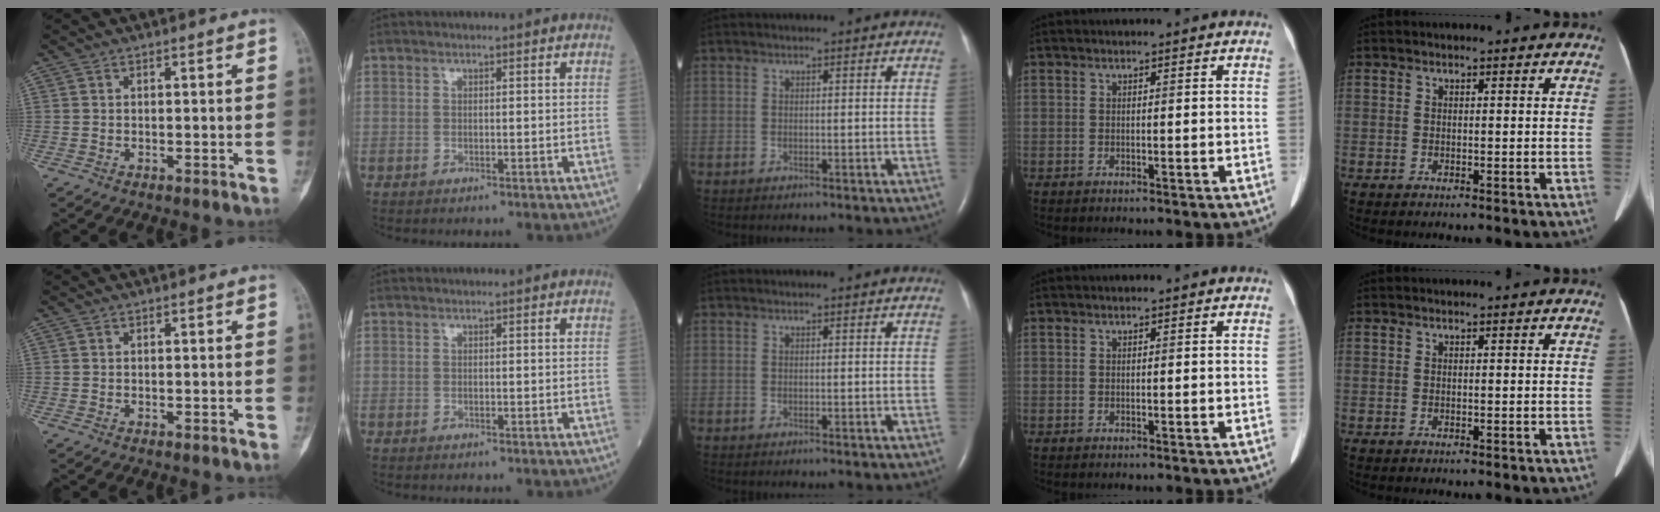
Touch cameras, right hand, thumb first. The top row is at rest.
{}